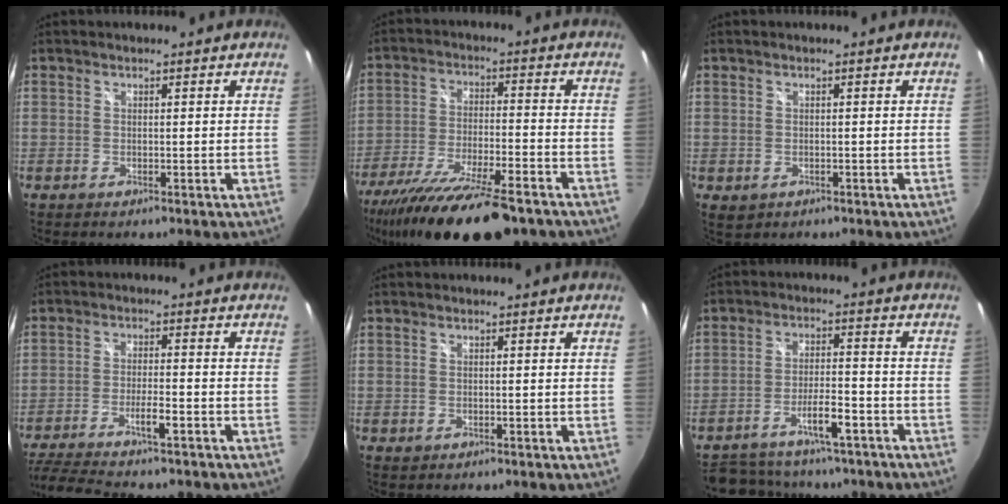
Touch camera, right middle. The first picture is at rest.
{"total": 21.2, "force": [-16.3, 4.8, 12.7], "torque": [-0.247, -0.057, -0.266]}
{"total": 2.0, "force": [-0.4, 1.7, 1.0], "torque": [-0.019, -0.005, -0.005]}
{"total": 14.2, "force": [-11.8, 2.3, 7.5], "torque": [-0.160, -0.022, -0.193]}
{"total": 0.5, "force": [-0.1, 0.5, 0.2], "torque": [-0.002, -0.002, -0.002]}
{"total": 14.5, "force": [-11.8, 5.2, 6.6], "torque": [-0.137, 0.008, -0.167]}